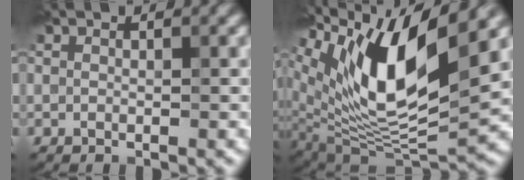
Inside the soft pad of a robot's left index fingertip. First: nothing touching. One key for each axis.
{"total": 13.3, "fx": 6.0, "fy": 4.2, "fz": 11.1, "tx": -0.212, "ty": 0.000, "tz": 0.114}